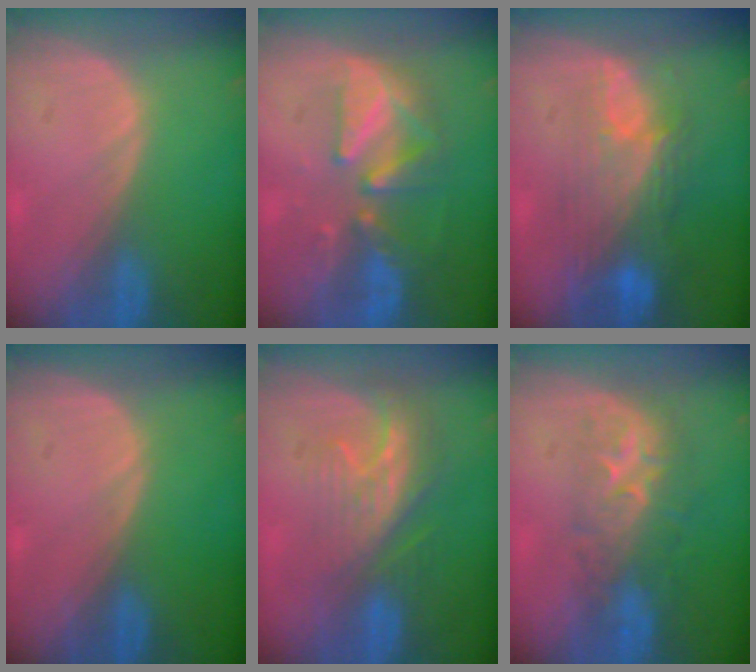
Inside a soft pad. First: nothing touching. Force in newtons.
{"total": 8.3, "press": 8.0, "slide": 2.2}
{"total": 9.8, "press": 8.3, "slide": 5.1}
{"total": 0.0}
{"total": 8.8, "press": 7.5, "slide": 4.6}
{"total": 8.1, "press": 7.7, "slide": 2.5}